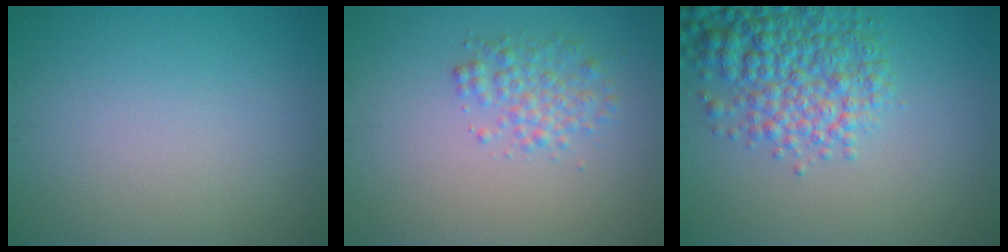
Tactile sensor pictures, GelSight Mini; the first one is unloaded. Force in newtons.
{"total": 2.4, "press": 2.4, "slide": 0.1}
{"total": 6.2, "press": 6.2, "slide": 0.2}